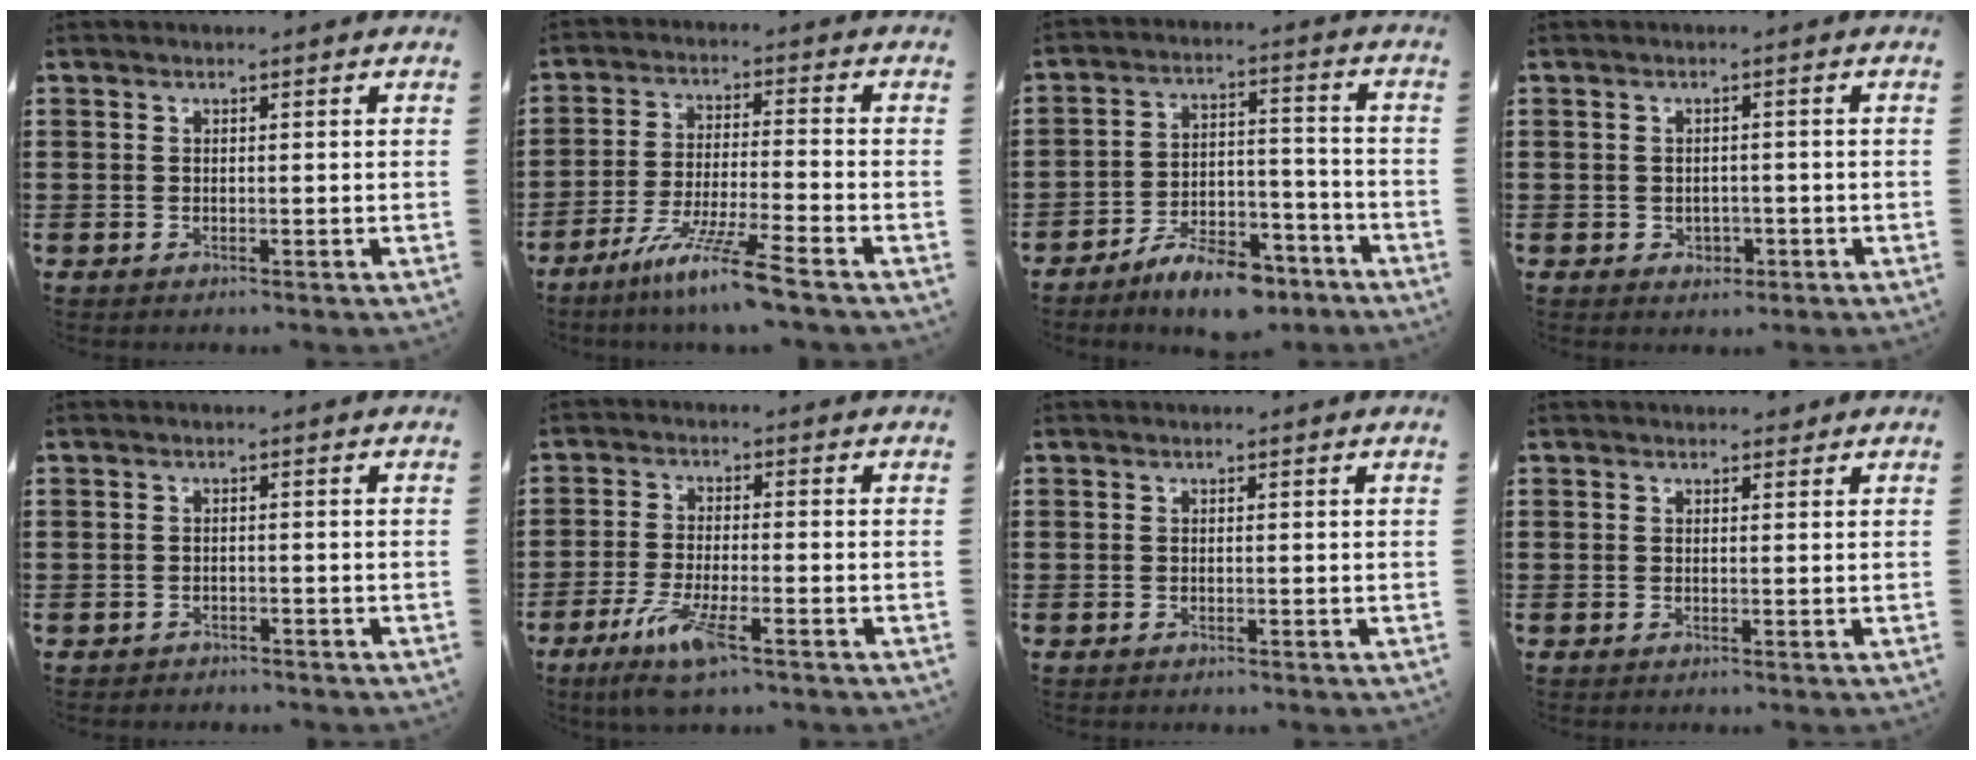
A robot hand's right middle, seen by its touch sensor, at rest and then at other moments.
{"total": 9.2, "force": [-6.9, -0.7, 6.0], "torque": [-0.123, -0.019, -0.135]}
{"total": 8.5, "force": [-7.4, 2.3, 3.5], "torque": [-0.056, 0.025, -0.137]}
{"total": 1.5, "force": [-0.4, 1.3, 0.7], "torque": [-0.008, -0.001, -0.011]}
{"total": 1.0, "force": [-1.0, 0.3, 0.0], "torque": [-0.003, 0.002, -0.023]}
{"total": 6.9, "force": [-3.9, 1.1, 5.6], "torque": [-0.111, -0.015, -0.069]}
{"total": 0.0}
{"total": 0.9, "force": [0.7, 0.5, 0.0], "torque": [0.005, -0.001, 0.012]}